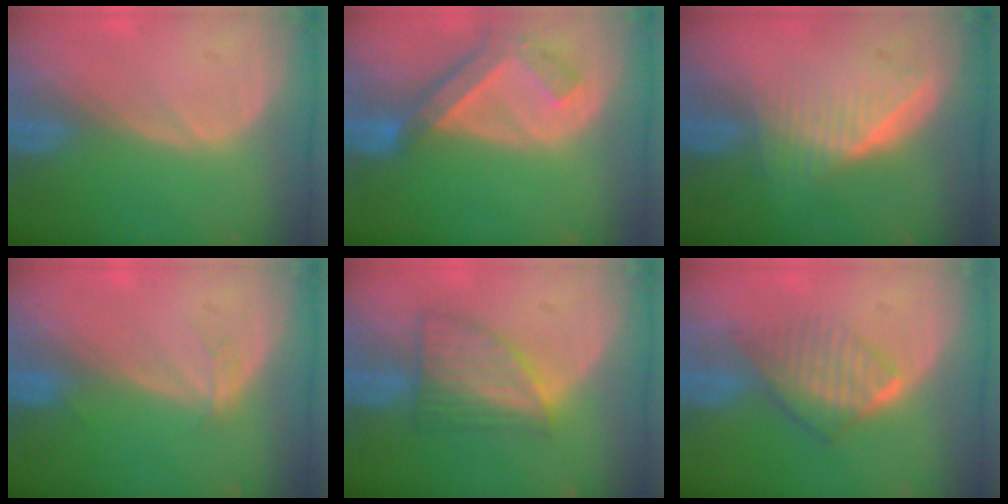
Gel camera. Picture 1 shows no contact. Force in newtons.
{"total": 7.0, "press": 6.1, "slide": 3.4}
{"total": 6.5, "press": 5.9, "slide": 2.9}
{"total": 1.5, "press": 1.4, "slide": 0.3}
{"total": 6.9, "press": 6.5, "slide": 2.5}
{"total": 6.4, "press": 5.7, "slide": 2.9}